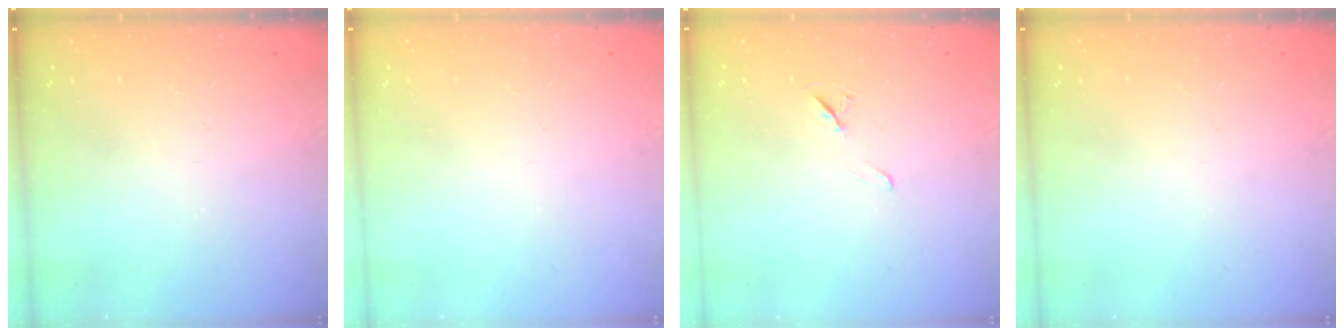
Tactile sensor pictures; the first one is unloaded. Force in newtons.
{"total": 0.0}
{"total": 5.7, "press": 5.2, "slide": 2.4}
{"total": 0.0}